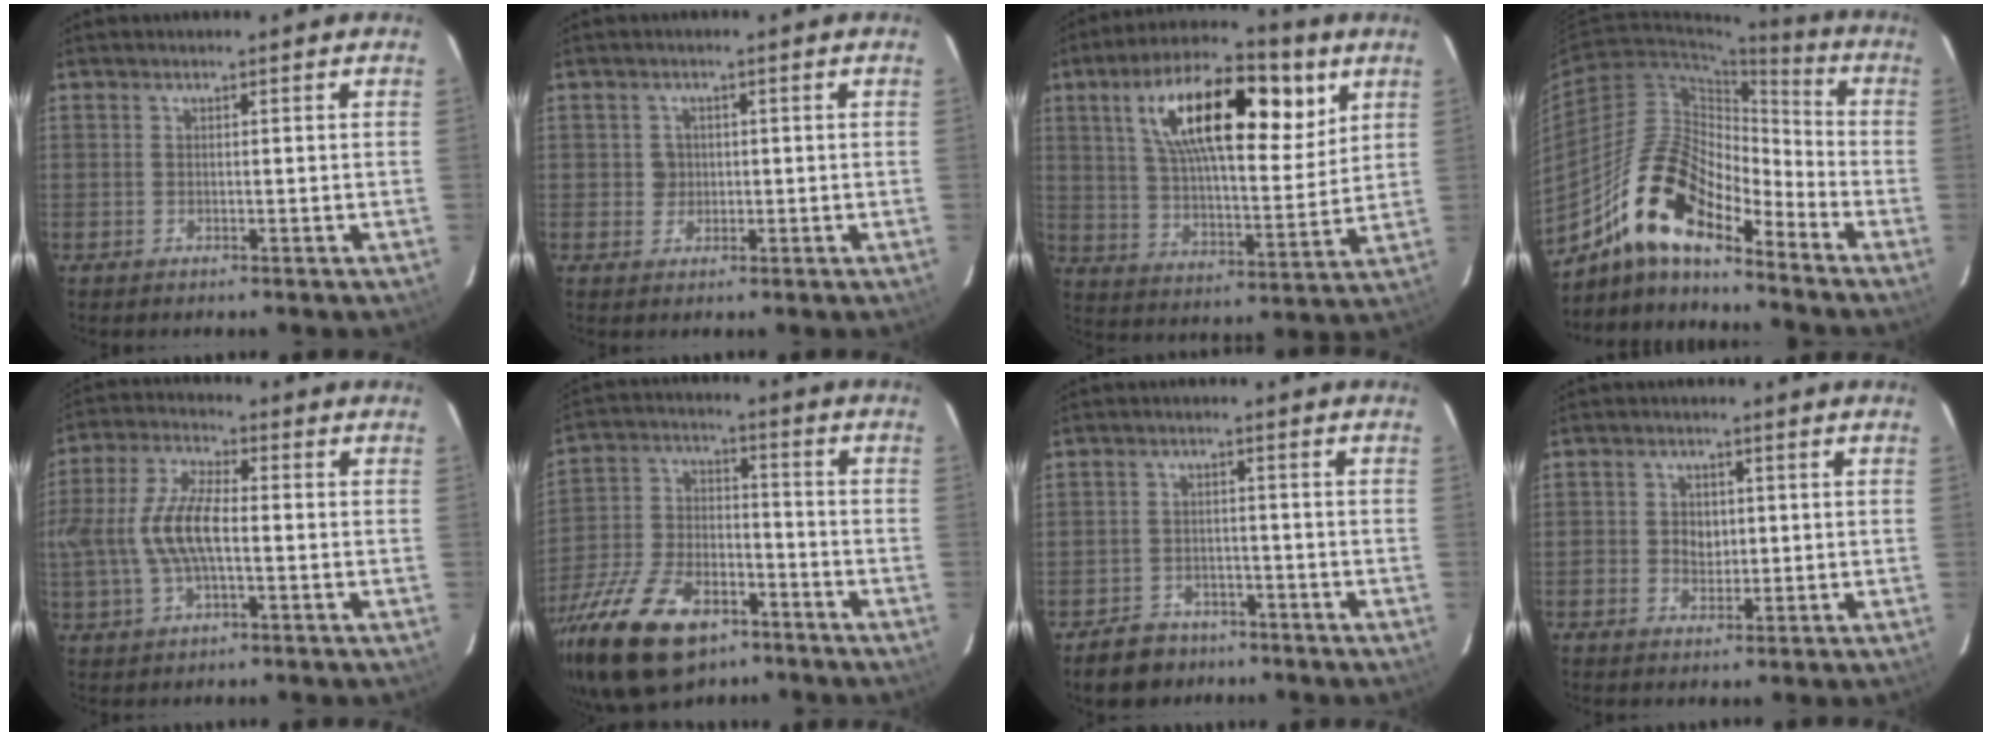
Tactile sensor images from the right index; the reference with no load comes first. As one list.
[{"total": 2.4, "force": [0.3, 2.3, 0.2], "torque": [0.003, 0.007, 0.007]}, {"total": 23.0, "force": [10.0, 9.5, 18.4], "torque": [-0.323, 0.032, 0.159]}, {"total": 15.7, "force": [-11.6, 5.1, 9.4], "torque": [-0.172, 0.003, -0.230]}, {"total": 11.5, "force": [-1.0, 4.8, 10.4], "torque": [-0.224, 0.009, -0.018]}, {"total": 22.9, "force": [-14.4, 11.6, 13.5], "torque": [-0.293, -0.020, -0.246]}, {"total": 7.3, "force": [-5.3, 4.7, 1.7], "torque": [-0.052, 0.018, -0.074]}, {"total": 3.5, "force": [0.1, 3.1, 1.4], "torque": [-0.026, 0.008, 0.003]}]